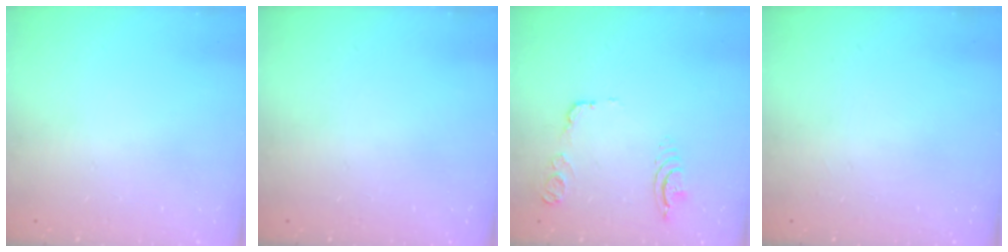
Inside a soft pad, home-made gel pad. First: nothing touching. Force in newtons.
{"total": 0.0}
{"total": 10.8, "press": 10.7, "slide": 1.4}
{"total": 5.0, "press": 5.0, "slide": 0.5}